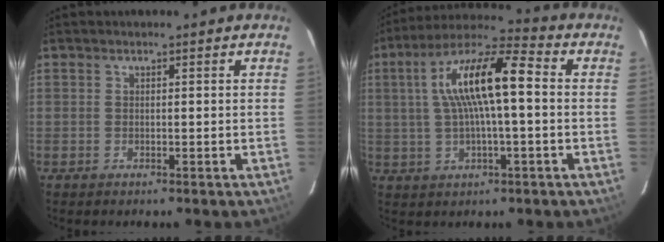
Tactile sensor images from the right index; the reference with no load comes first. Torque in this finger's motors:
{"motor_torque": [0.54, -0.05, 0.82, 0.21]}